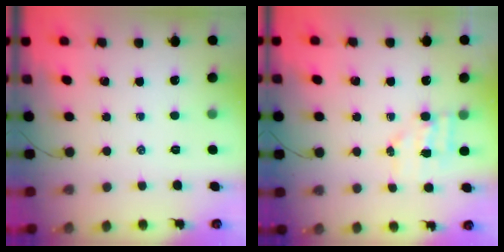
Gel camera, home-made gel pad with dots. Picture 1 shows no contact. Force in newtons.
{"total": 4.9, "press": 4.8, "slide": 0.7}